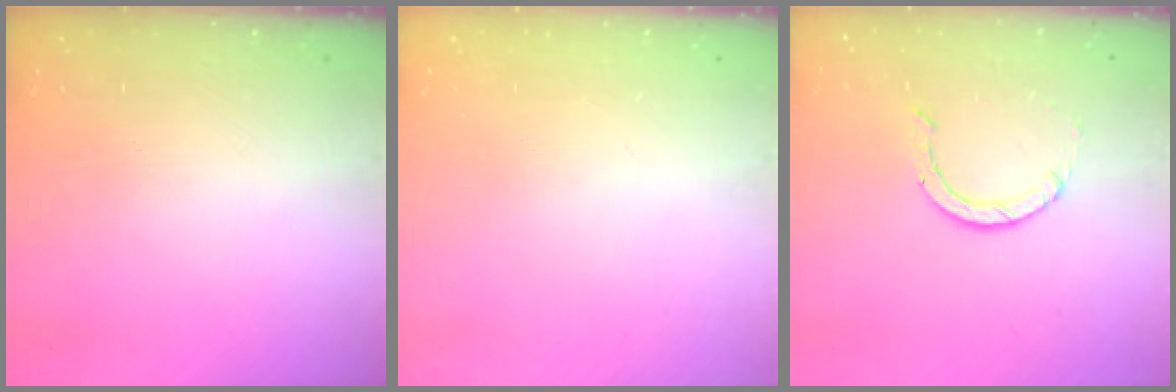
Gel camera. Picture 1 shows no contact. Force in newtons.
{"total": 0.0}
{"total": 0.8, "press": 0.8, "slide": 0.1}